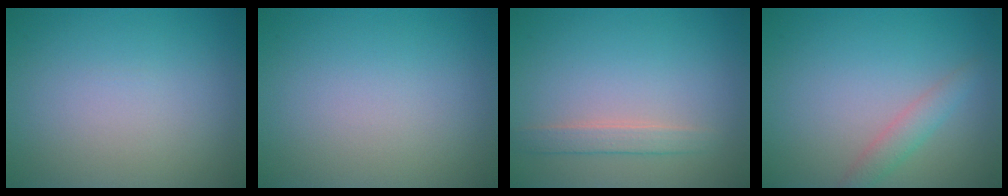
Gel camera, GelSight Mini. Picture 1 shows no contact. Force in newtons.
{"total": 0.0}
{"total": 1.7, "press": 1.7, "slide": 0.0}
{"total": 1.9, "press": 1.9, "slide": 0.0}